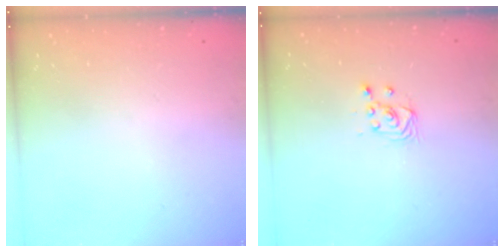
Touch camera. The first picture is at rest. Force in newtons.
{"total": 3.1, "press": 2.8, "slide": 1.3}